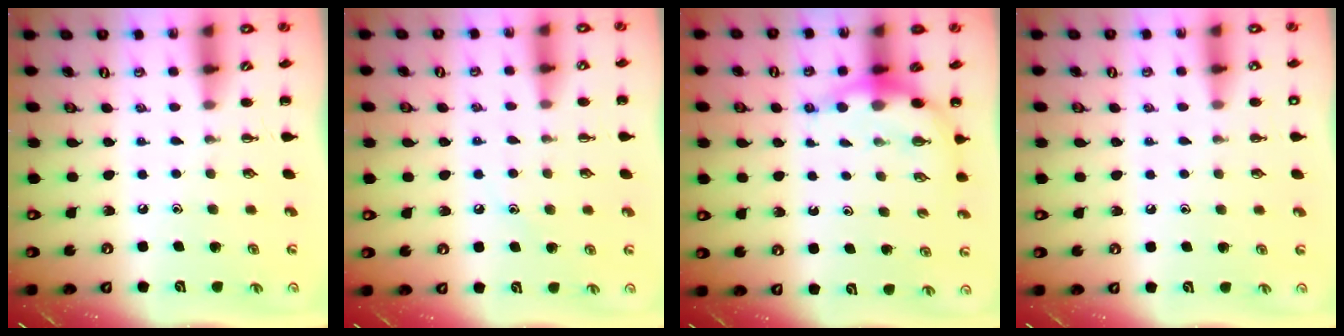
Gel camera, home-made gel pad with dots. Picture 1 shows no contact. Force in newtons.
{"total": 8.4, "press": 8.2, "slide": 1.9}
{"total": 6.5, "press": 6.4, "slide": 1.0}
{"total": 1.8, "press": 1.8, "slide": 0.3}